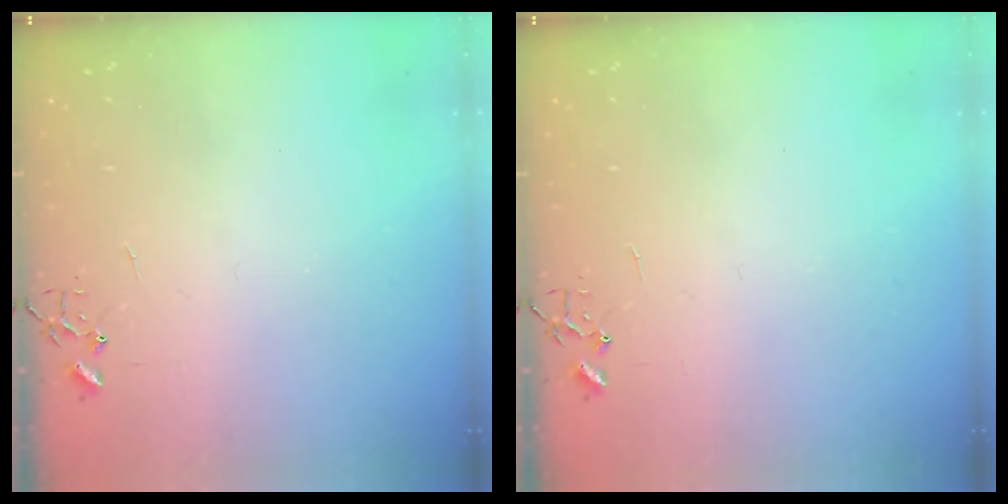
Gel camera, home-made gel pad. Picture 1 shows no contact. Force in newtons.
{"total": 0.0}